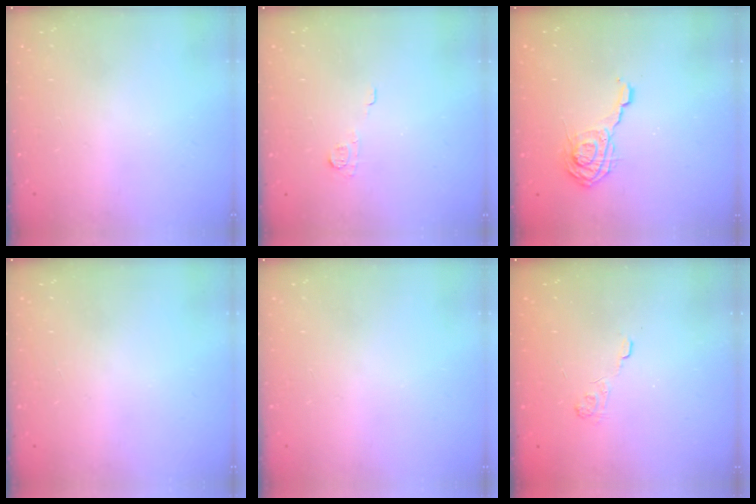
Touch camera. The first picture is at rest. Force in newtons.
{"total": 4.7, "press": 4.7, "slide": 0.7}
{"total": 9.9, "press": 9.9, "slide": 0.5}
{"total": 0.0}
{"total": 0.0}
{"total": 2.9, "press": 2.4, "slide": 1.5}